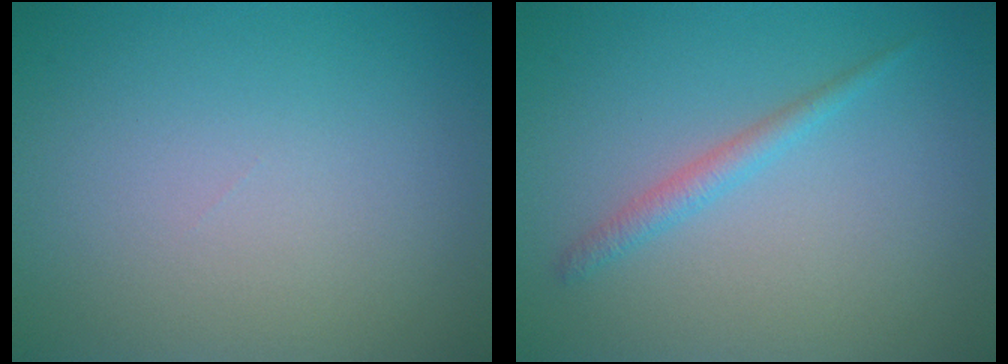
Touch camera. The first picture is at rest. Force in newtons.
{"total": 1.6, "press": 1.6, "slide": 0.2}